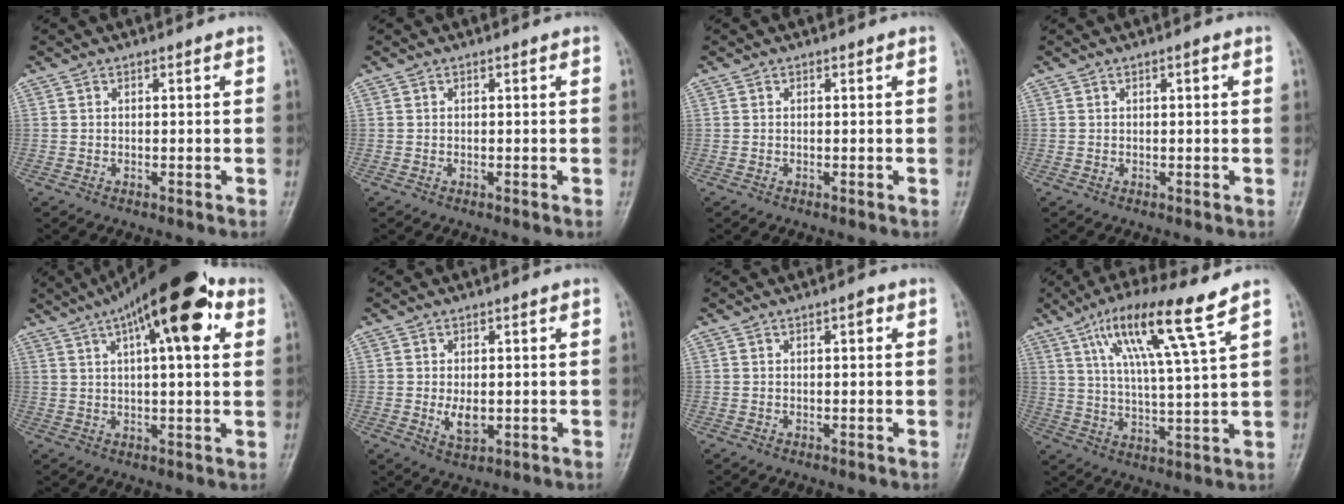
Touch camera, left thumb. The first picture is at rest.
{"total": 0.0}
{"total": 0.0}
{"total": 1.1, "force": [0.4, 0.3, 1.0], "torque": [-0.015, 0.003, 0.004]}
{"total": 18.5, "force": [8.1, 6.0, 15.5], "torque": [-0.224, 0.014, 0.119]}
{"total": 4.3, "force": [-0.3, 2.4, 3.5], "torque": [-0.053, -0.007, 0.000]}
{"total": 1.7, "force": [0.6, 0.6, 1.5], "torque": [-0.020, 0.003, 0.006]}
{"total": 13.9, "force": [7.8, 0.8, 11.4], "torque": [-0.210, -0.025, 0.141]}